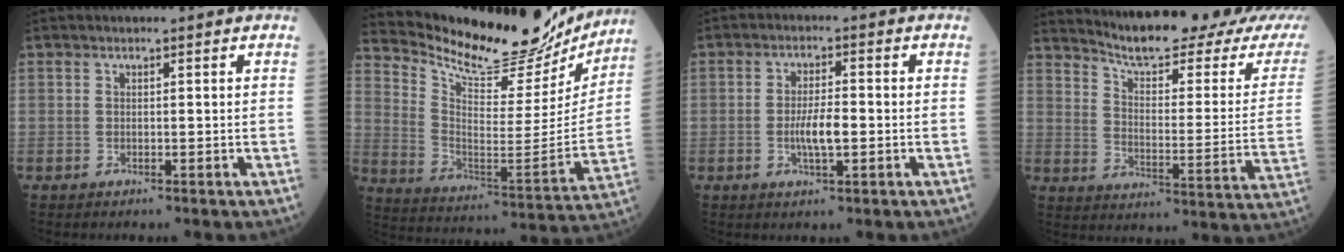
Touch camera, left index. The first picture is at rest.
{"total": 23.8, "force": [22.0, 4.9, 7.7], "torque": [-0.134, -0.055, 0.316]}
{"total": 4.5, "force": [-1.1, 0.9, 4.2], "torque": [-0.082, -0.005, -0.021]}
{"total": 21.0, "force": [19.2, 1.6, 8.4], "torque": [-0.115, -0.073, 0.246]}